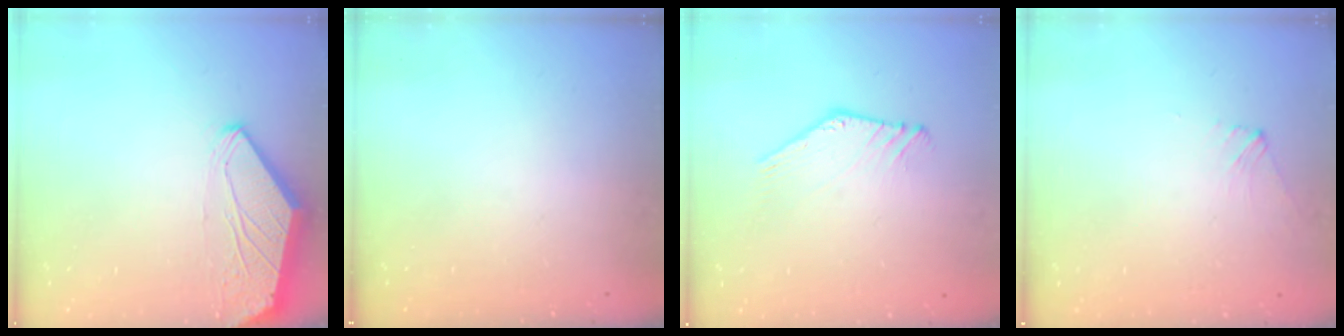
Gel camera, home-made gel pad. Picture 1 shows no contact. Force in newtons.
{"total": 0.0}
{"total": 2.1, "press": 2.1, "slide": 0.1}
{"total": 2.0, "press": 2.0, "slide": 0.3}